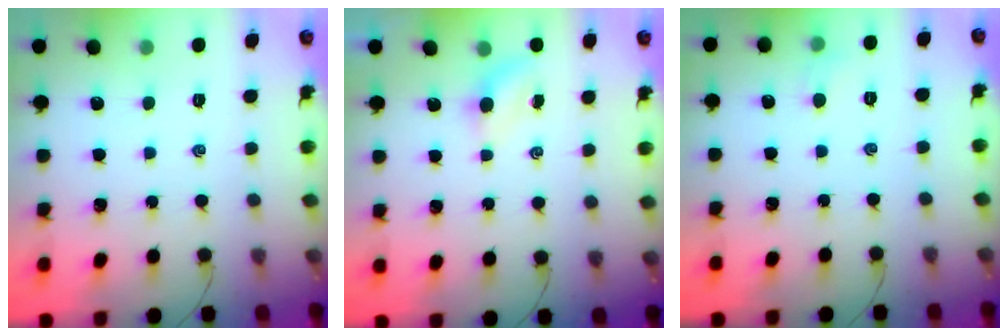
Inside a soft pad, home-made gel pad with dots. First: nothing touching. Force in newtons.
{"total": 3.5, "press": 3.3, "slide": 1.0}
{"total": 3.8, "press": 3.6, "slide": 1.2}